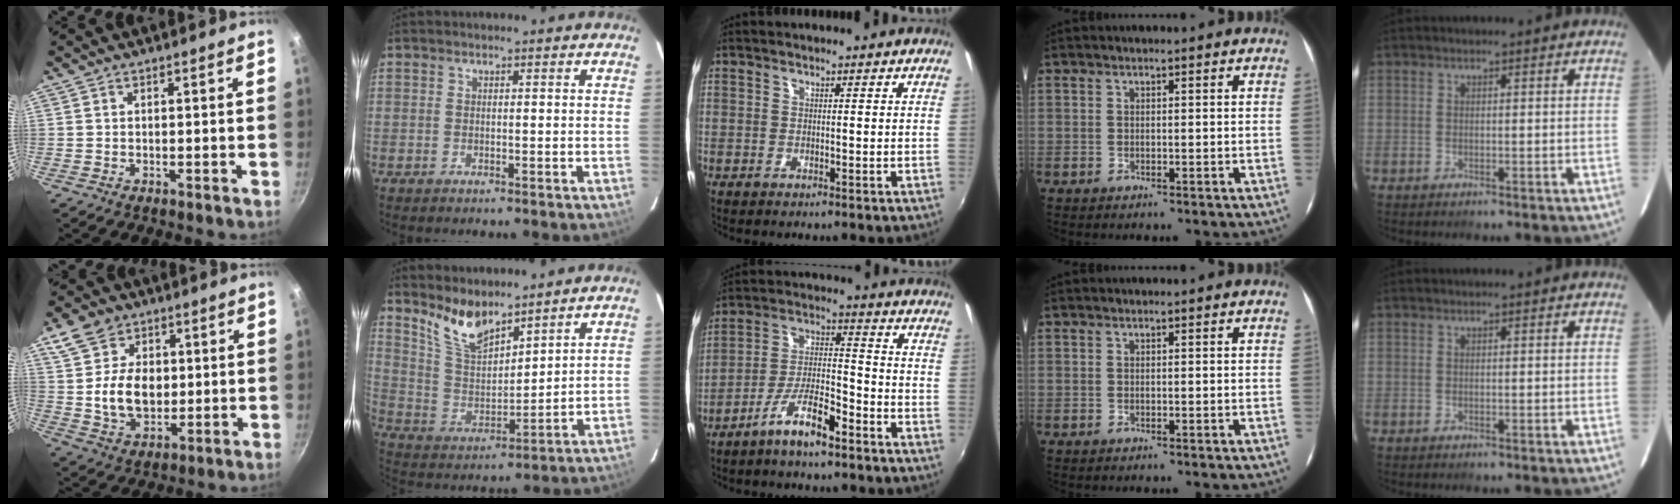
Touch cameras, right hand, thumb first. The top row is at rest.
{"thumb": {"total": 12.3, "force": [1.9, 9.5, 7.6], "torque": [-0.097, -0.012, 0.032]}, "index": {"total": 10.1, "force": [8.1, 3.3, 5.1], "torque": [-0.103, -0.003, 0.166]}, "middle": {"total": 8.4, "force": [-6.1, 1.9, 5.4], "torque": [-0.113, 0.008, -0.109]}}